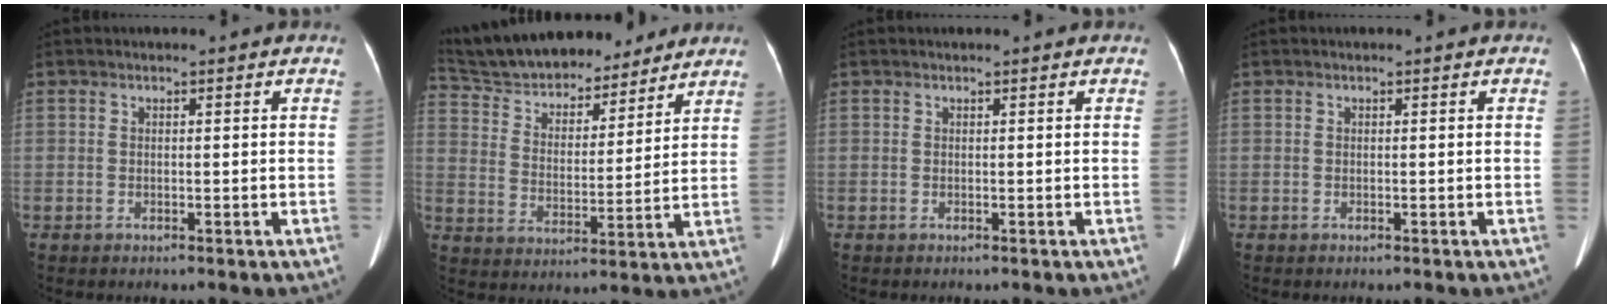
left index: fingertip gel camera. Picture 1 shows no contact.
{"total": 20.9, "force": [18.6, 6.4, 7.3], "torque": [-0.136, 0.018, 0.295]}
{"total": 0.9, "force": [0.8, 0.0, 0.5], "torque": [-0.009, 0.002, 0.010]}
{"total": 0.0}